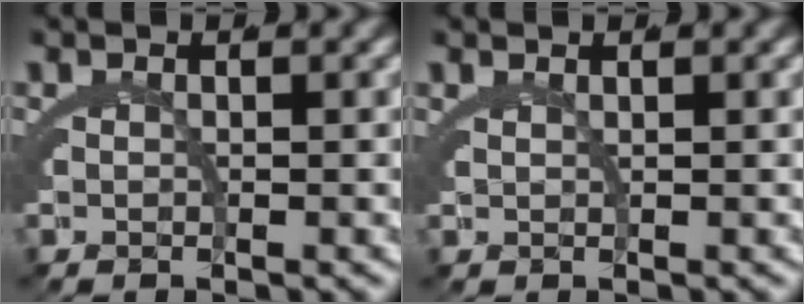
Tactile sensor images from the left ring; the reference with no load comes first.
{"total": 1.1, "force": [0.9, -0.7, 0.1], "torque": [0.002, -0.002, 0.023]}